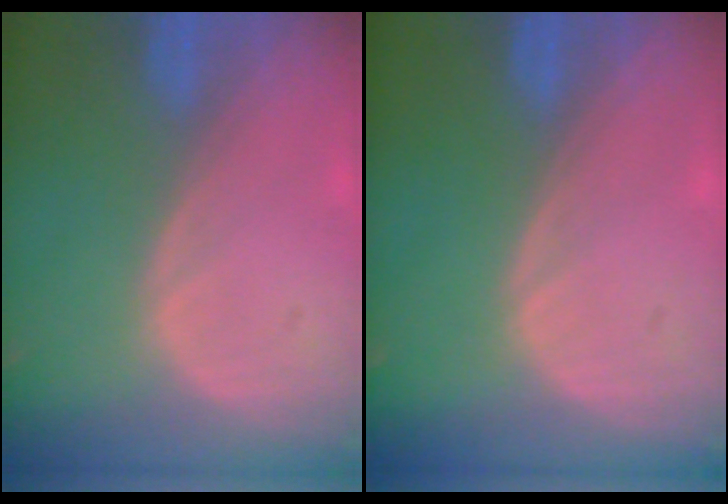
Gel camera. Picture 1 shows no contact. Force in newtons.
{"total": 0.0}